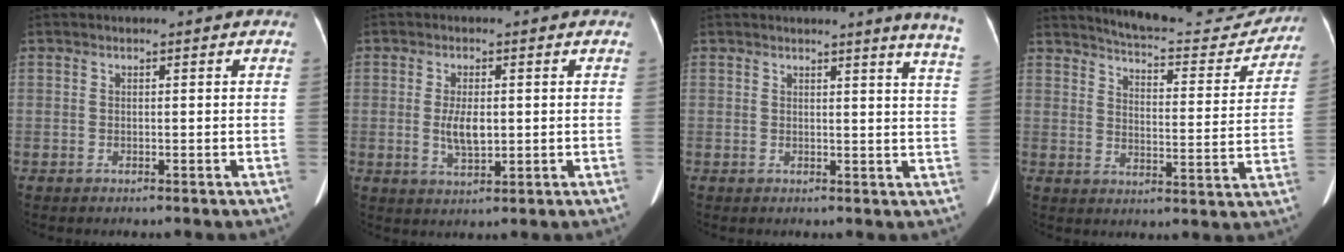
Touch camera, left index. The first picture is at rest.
{"total": 4.4, "force": [0.0, 1.7, 4.0], "torque": [-0.081, -0.003, 0.006]}
{"total": 7.7, "force": [6.8, -1.3, 3.4], "torque": [-0.032, -0.056, 0.047]}
{"total": 16.6, "force": [15.9, 2.9, 4.0], "torque": [-0.045, -0.032, 0.196]}